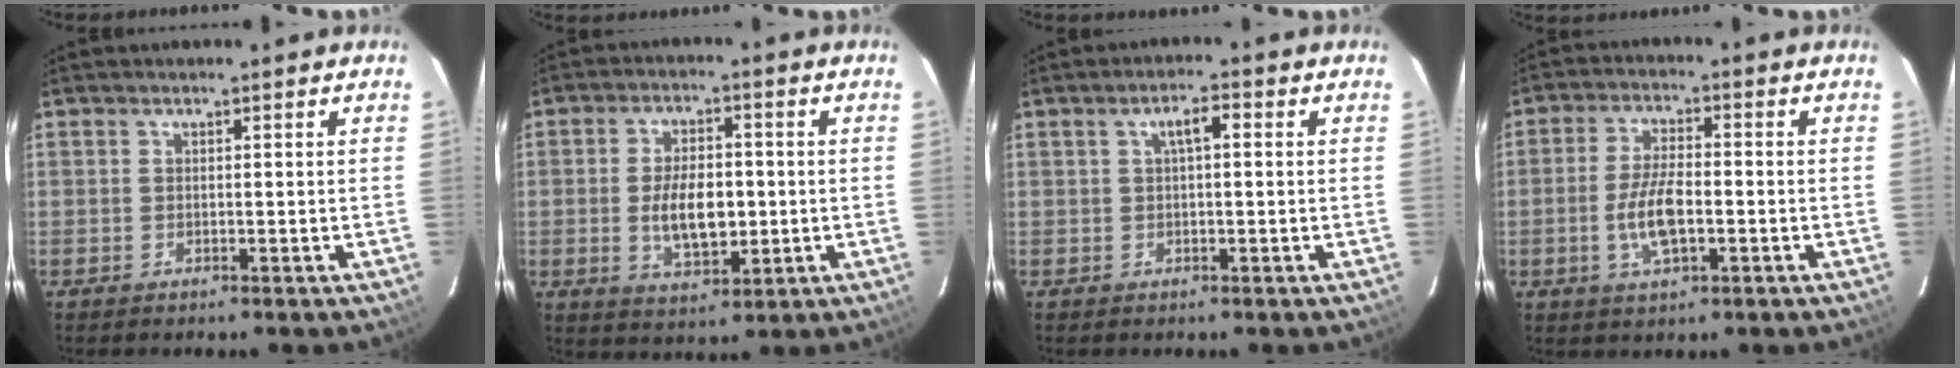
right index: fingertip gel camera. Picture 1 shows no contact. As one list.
[{"total": 9.3, "force": [-1.0, 4.8, 8.0], "torque": [-0.148, -0.001, -0.009]}, {"total": 3.0, "force": [0.8, 0.6, 2.9], "torque": [-0.054, 0.011, 0.014]}, {"total": 7.9, "force": [-2.0, 3.2, 7.0], "torque": [-0.143, 0.000, -0.038]}]